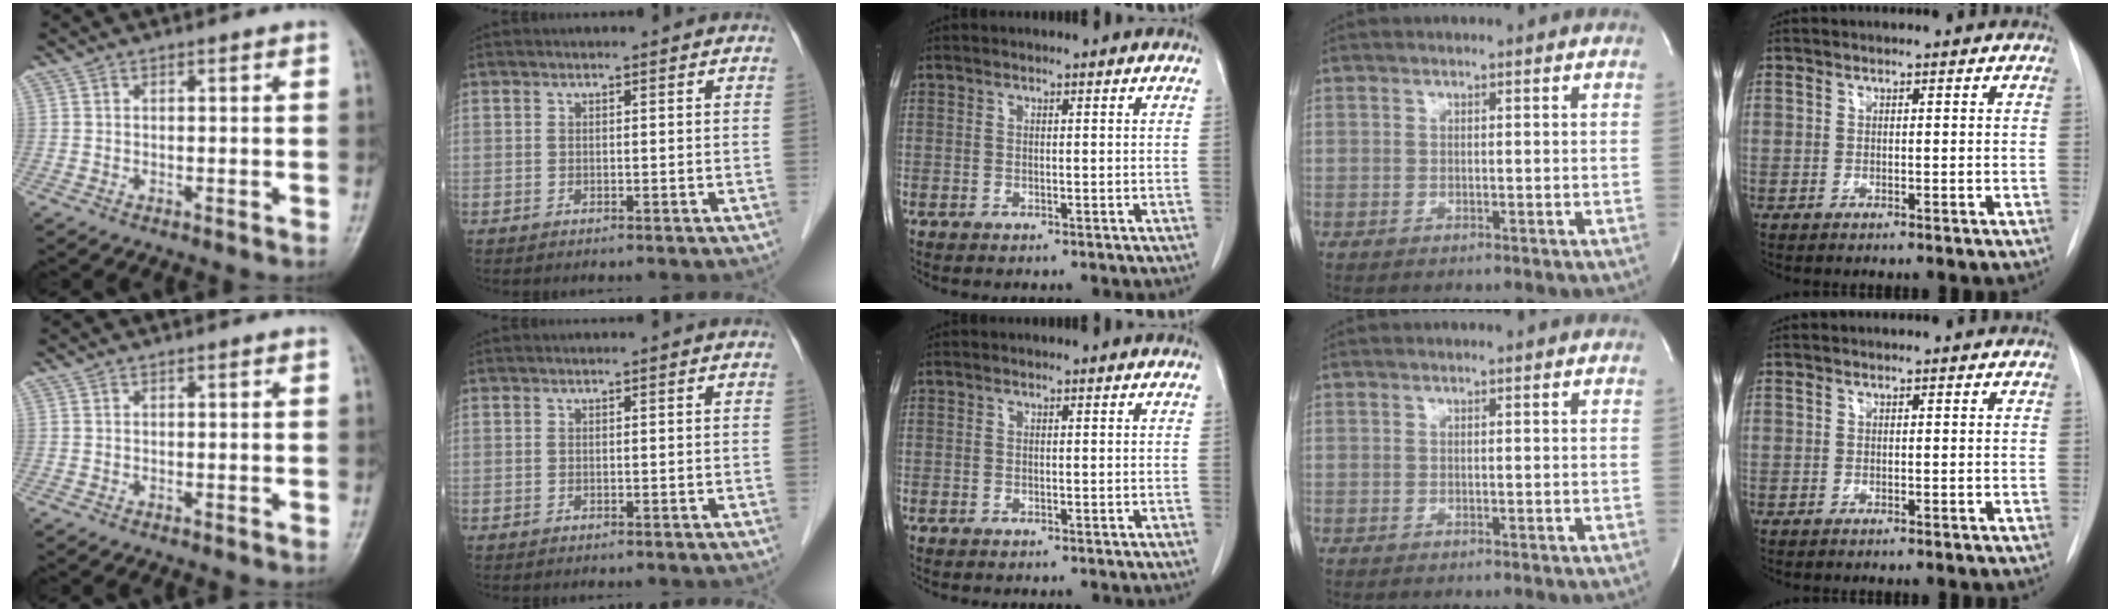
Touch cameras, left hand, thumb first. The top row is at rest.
{}